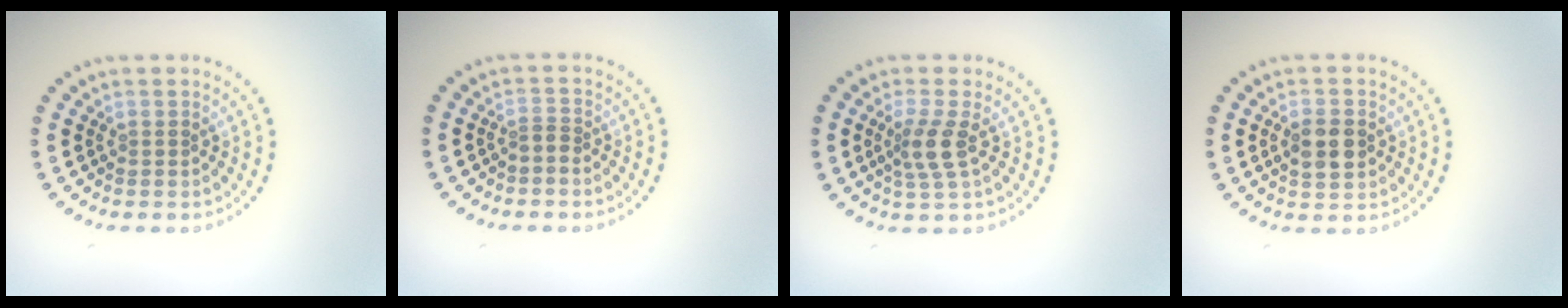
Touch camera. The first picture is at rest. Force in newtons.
{"total": 0.8, "press": 0.6, "slide": 0.6}
{"total": 2.5, "press": 2.0, "slide": 1.5}
{"total": 3.2, "press": 3.2, "slide": 0.2}